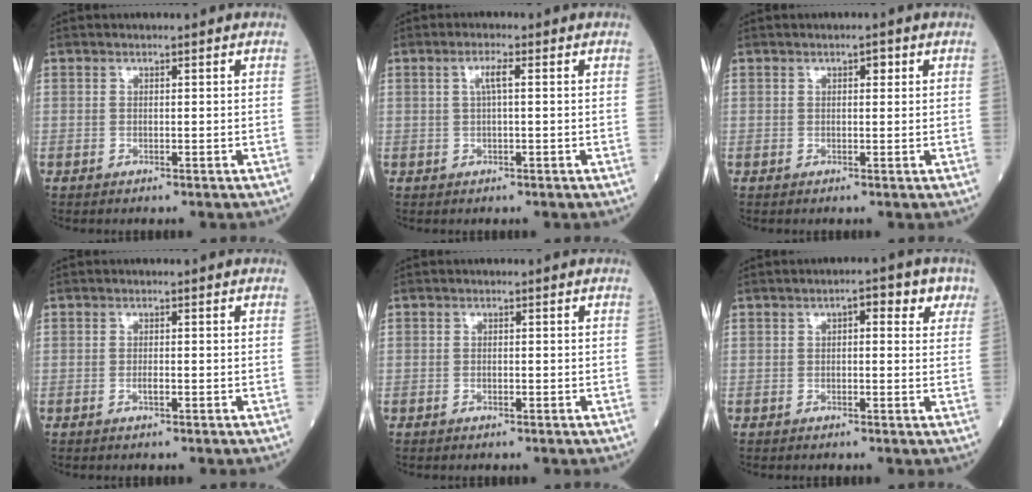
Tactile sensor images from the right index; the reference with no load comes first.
{"total": 2.3, "force": [0.5, 0.2, 2.2], "torque": [-0.044, 0.006, 0.008]}
{"total": 1.1, "force": [0.5, 0.5, 0.9], "torque": [-0.010, 0.001, 0.004]}
{"total": 0.9, "force": [-0.4, 0.0, 0.8], "torque": [-0.019, 0.000, -0.008]}
{"total": 0.7, "force": [-0.4, 0.2, 0.6], "torque": [-0.013, -0.001, -0.006]}
{"total": 4.6, "force": [2.0, 1.9, 3.7], "torque": [-0.040, 0.019, 0.019]}